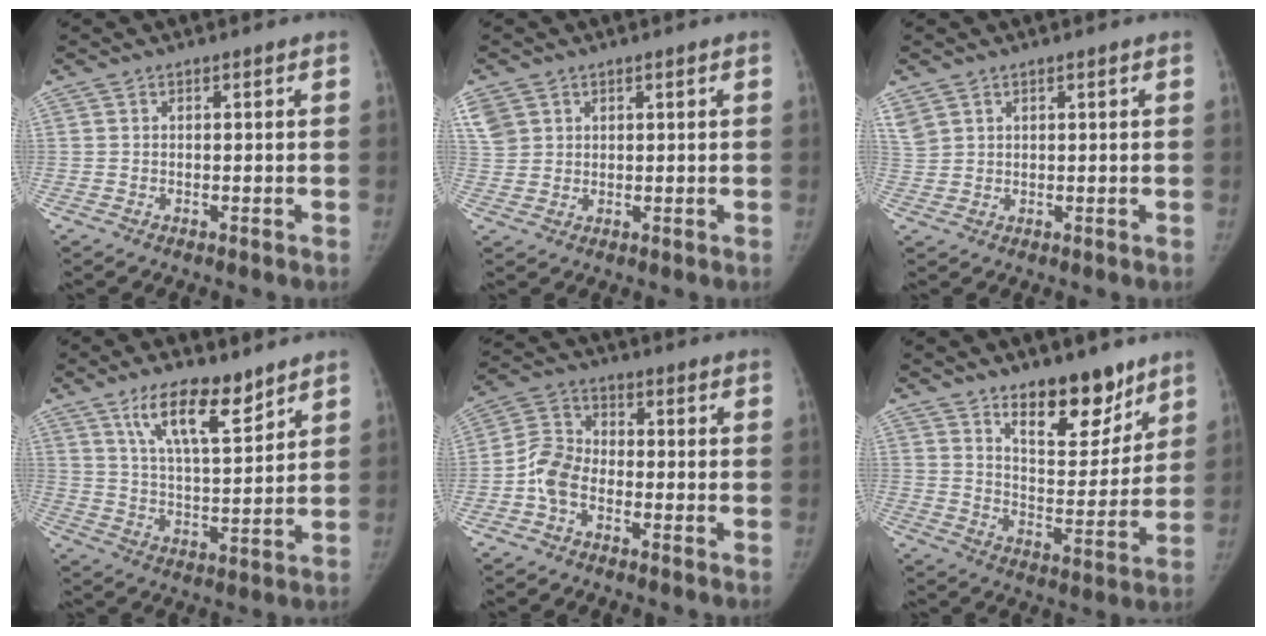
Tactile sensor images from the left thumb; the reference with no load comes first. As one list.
[{"total": 7.9, "force": [3.7, 6.2, 3.1], "torque": [-0.084, 0.007, 0.083]}, {"total": 4.2, "force": [2.8, 2.5, 1.7], "torque": [-0.045, 0.003, 0.070]}, {"total": 11.9, "force": [8.0, 3.7, 8.0], "torque": [-0.118, -0.050, 0.145]}, {"total": 6.6, "force": [-2.6, 4.3, 4.3], "torque": [-0.077, 0.020, -0.063]}, {"total": 14.0, "force": [9.9, 6.0, 7.8], "torque": [-0.069, -0.078, 0.163]}]